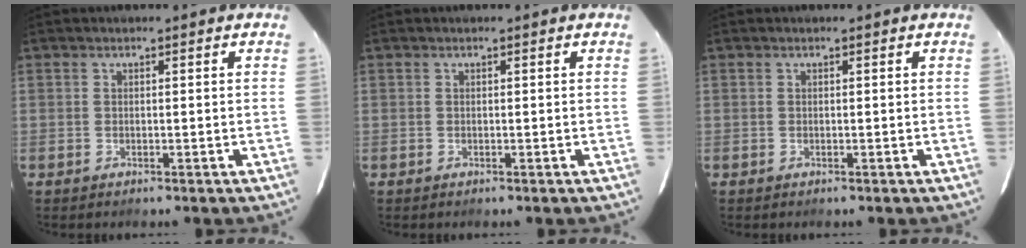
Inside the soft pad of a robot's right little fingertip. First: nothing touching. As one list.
[{"total": 0.0}, {"total": 0.0}]